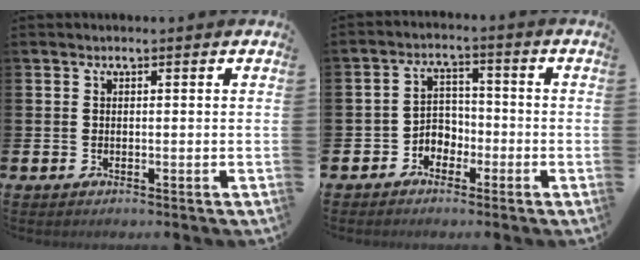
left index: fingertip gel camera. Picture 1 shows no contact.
{"total": 3.0, "force": [-1.9, 2.3, 0.5], "torque": [-0.027, 0.003, -0.046]}